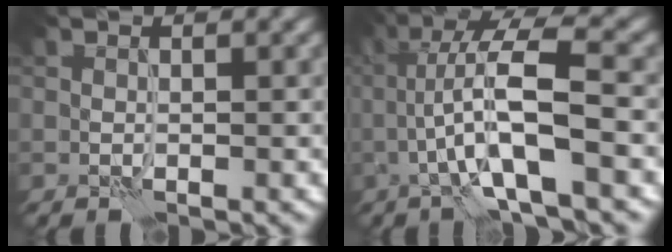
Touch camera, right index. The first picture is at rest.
{"total": 8.0, "force": [-1.5, 1.4, 7.7], "torque": [-0.141, 0.028, -0.033]}